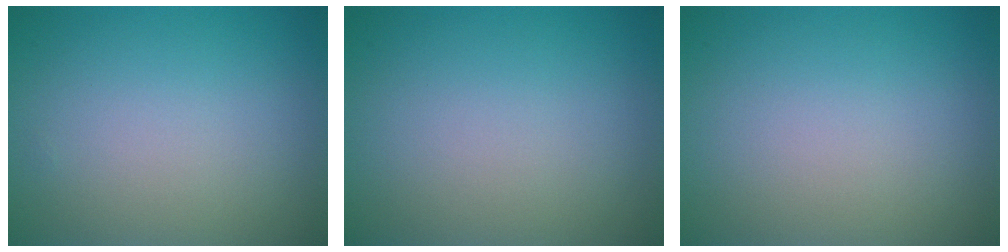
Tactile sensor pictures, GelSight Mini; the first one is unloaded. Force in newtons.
{"total": 0.0}
{"total": 0.0}